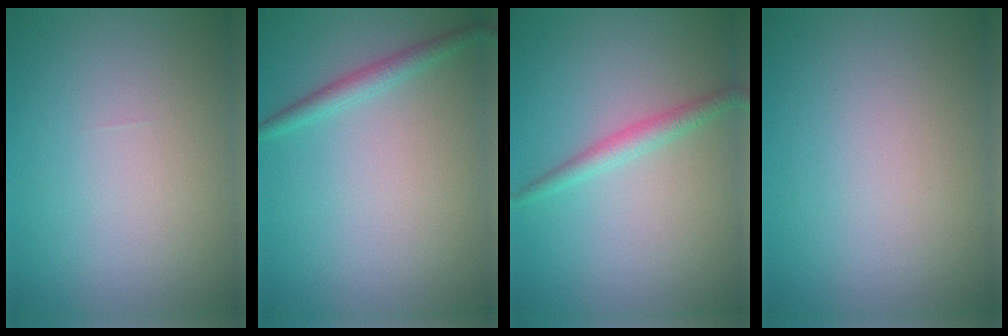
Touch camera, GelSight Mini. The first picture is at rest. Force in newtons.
{"total": 1.7, "press": 1.7, "slide": 0.0}
{"total": 1.9, "press": 1.9, "slide": 0.1}
{"total": 0.0}